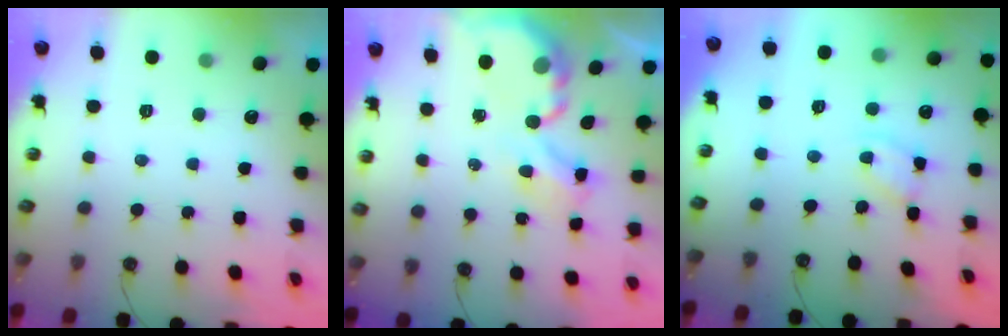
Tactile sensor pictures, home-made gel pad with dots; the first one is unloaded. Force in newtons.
{"total": 4.7, "press": 4.7, "slide": 0.3}
{"total": 2.7, "press": 2.7, "slide": 0.4}